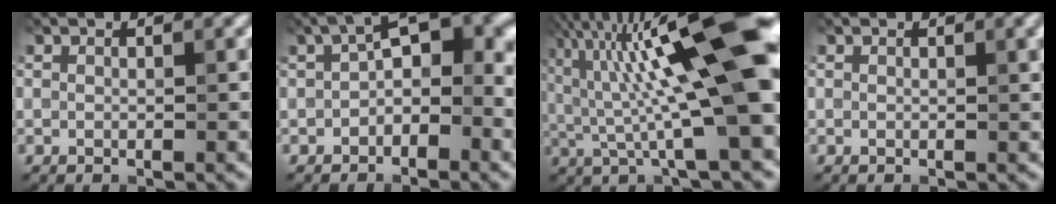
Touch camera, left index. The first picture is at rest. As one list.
[{"total": 5.0, "force": [-0.6, 2.1, 4.5], "torque": [-0.073, 0.025, 0.002]}, {"total": 13.7, "force": [1.7, 2.3, 13.4], "torque": [-0.229, 0.025, 0.049]}, {"total": 2.4, "force": [0.8, 0.9, 2.0], "torque": [-0.011, 0.014, 0.011]}]